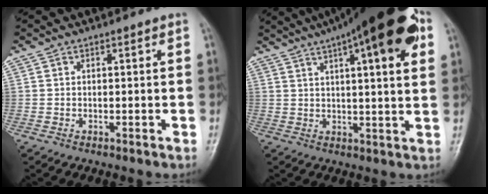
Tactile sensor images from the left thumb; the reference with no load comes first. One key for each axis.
{"total": 20.7, "fx": 10.0, "fy": 5.2, "fz": 17.3, "tx": -0.247, "ty": 0.008, "tz": 0.142}